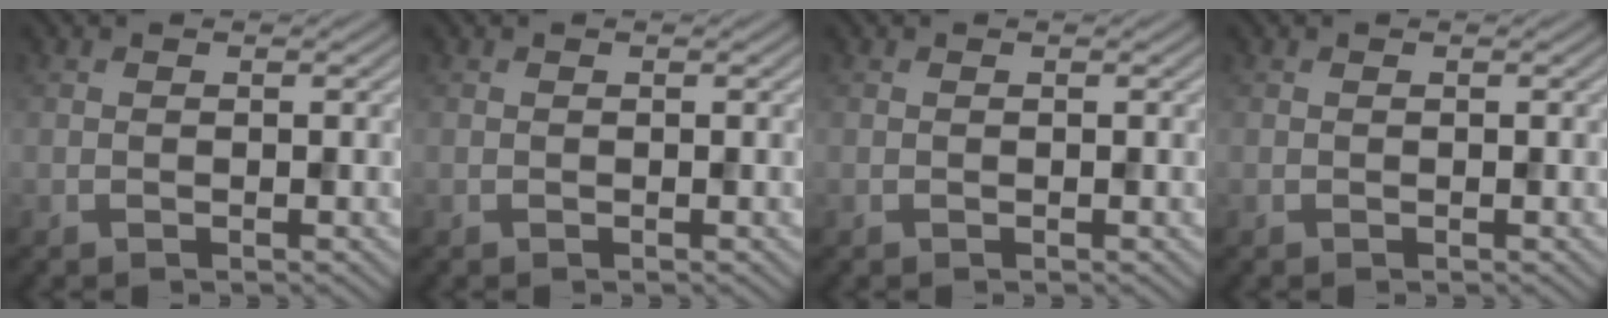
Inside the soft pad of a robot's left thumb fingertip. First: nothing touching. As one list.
[{"total": 0.0}, {"total": 0.0}, {"total": 0.0}]